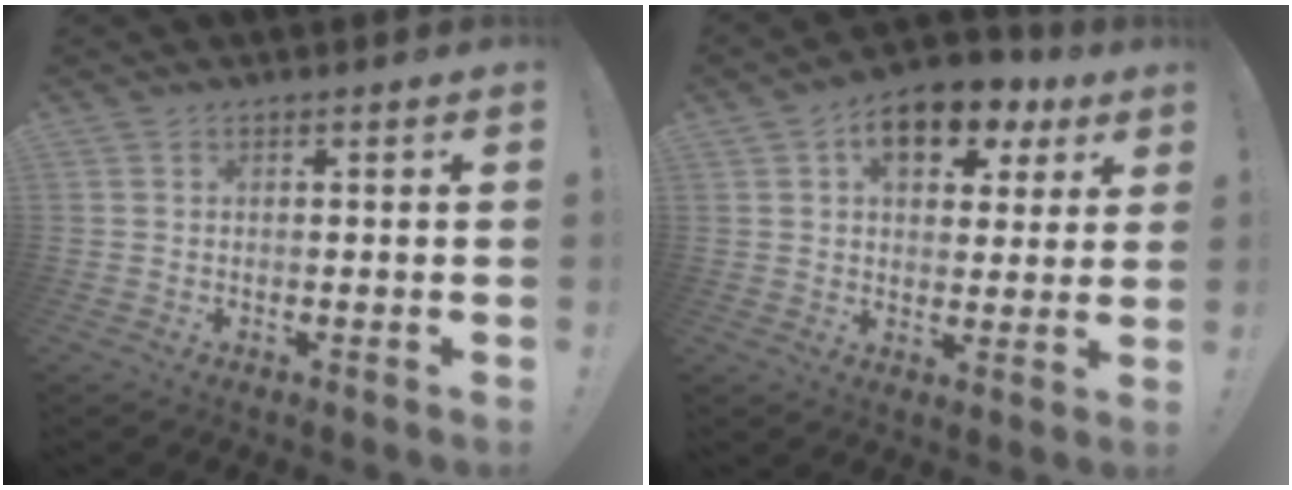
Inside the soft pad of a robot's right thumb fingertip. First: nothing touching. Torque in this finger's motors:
{"motor_torque": [0.61, 2.88, 0.49, -0.14, 0.06]}